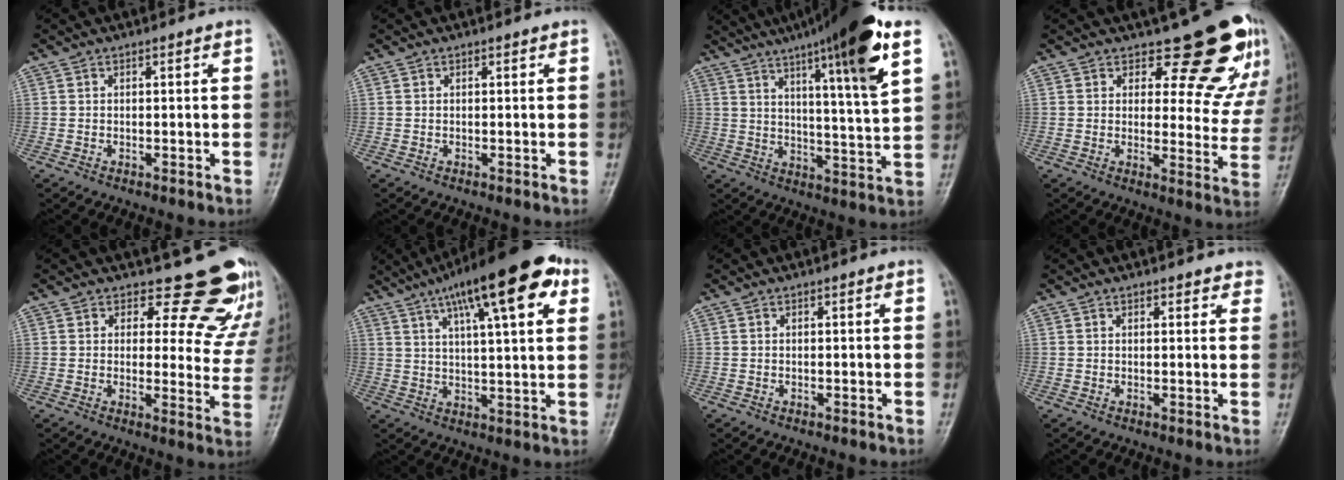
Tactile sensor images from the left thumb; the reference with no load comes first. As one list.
[{"total": 0.0}, {"total": 19.5, "force": [10.6, 1.9, 16.2], "torque": [-0.236, -0.035, 0.158]}, {"total": 13.8, "force": [10.9, 5.9, 5.8], "torque": [-0.013, -0.084, 0.119]}, {"total": 14.7, "force": [13.0, 6.2, 2.9], "torque": [0.027, -0.107, 0.127]}, {"total": 19.2, "force": [9.5, 5.3, 15.8], "torque": [-0.221, 0.000, 0.140]}, {"total": 0.0}, {"total": 2.6, "force": [2.2, 1.2, 0.7], "torque": [0.022, -0.005, 0.017]}]